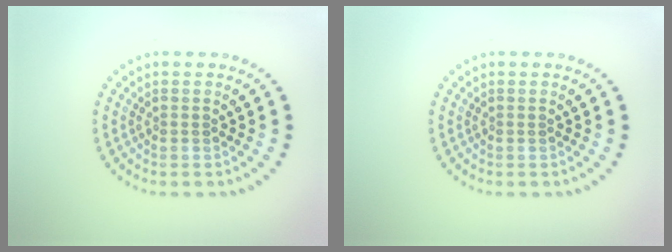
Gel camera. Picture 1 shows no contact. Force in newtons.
{"total": 0.0}